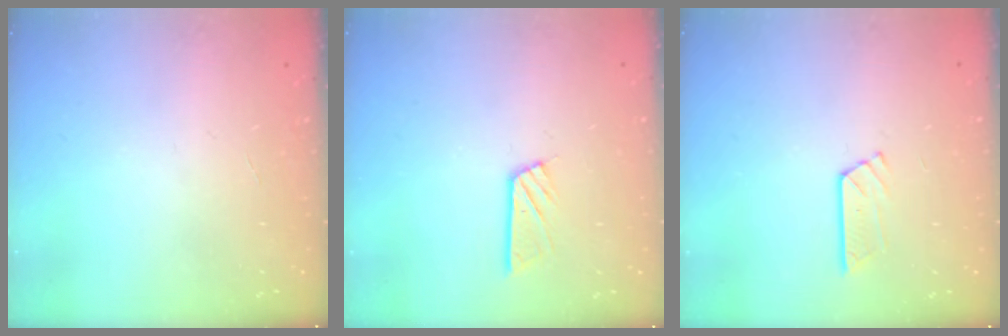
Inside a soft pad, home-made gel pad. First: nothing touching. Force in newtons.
{"total": 7.0, "press": 7.0, "slide": 0.2}
{"total": 4.6, "press": 4.6, "slide": 0.4}